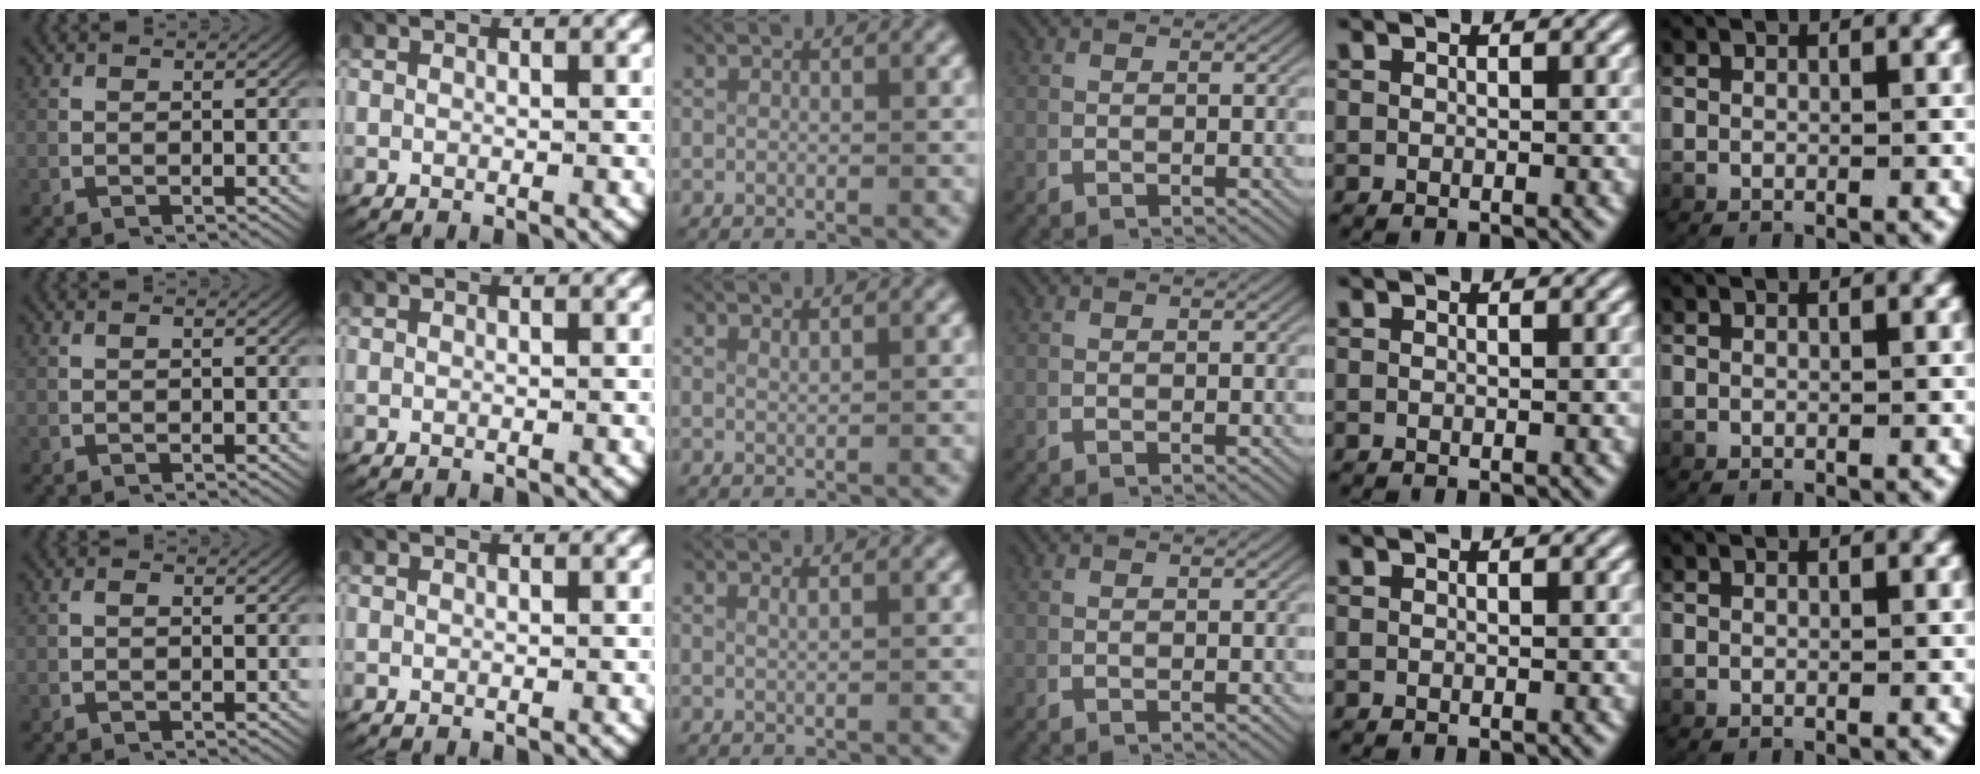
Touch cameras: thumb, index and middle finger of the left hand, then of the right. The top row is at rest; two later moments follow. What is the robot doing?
{"motion": "lift_and_place", "object": "paper"}